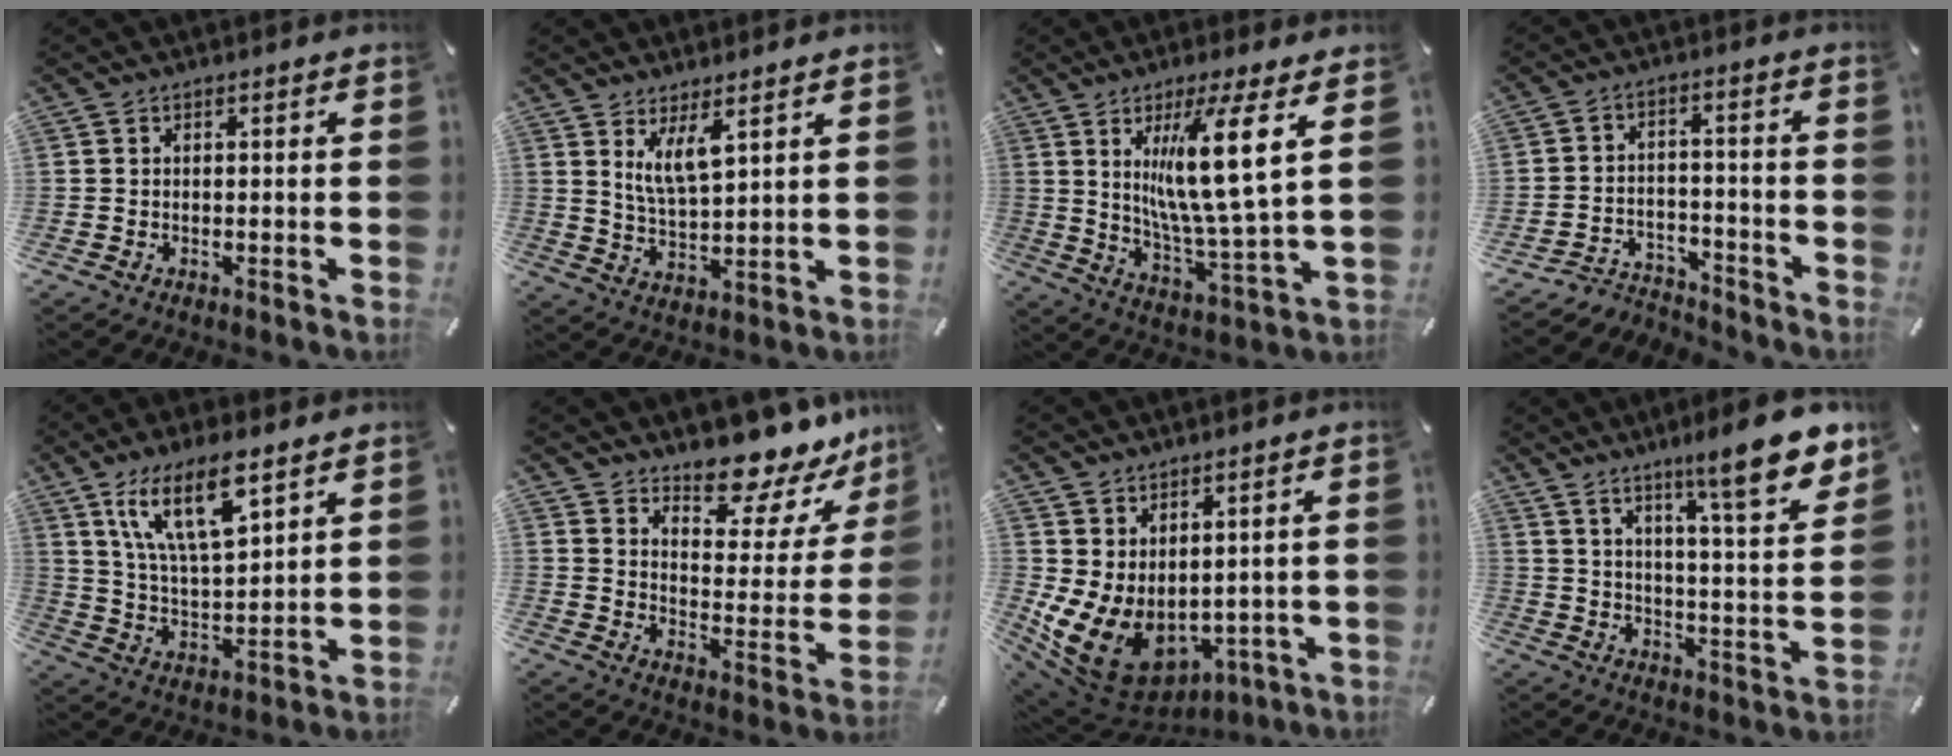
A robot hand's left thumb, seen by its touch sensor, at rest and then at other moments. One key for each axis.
{"total": 7.0, "fx": 4.5, "fy": 2.0, "fz": 5.0, "tx": -0.101, "ty": -0.015, "tz": 0.079}
{"total": 16.2, "fx": 6.1, "fy": 1.9, "fz": 14.9, "tx": -0.280, "ty": -0.028, "tz": 0.081}
{"total": 5.6, "fx": -5.0, "fy": 2.3, "fz": 0.9, "tx": -0.013, "ty": 0.021, "tz": -0.097}
{"total": 13.9, "fx": 8.5, "fy": 5.0, "fz": 9.8, "tx": -0.205, "ty": -0.027, "tz": 0.147}
{"total": 14.3, "fx": 12.9, "fy": 4.8, "fz": 4.2, "tx": -0.056, "ty": -0.123, "tz": 0.217}
{"total": 9.5, "fx": 0.0, "fy": 7.7, "fz": 5.6, "tx": -0.125, "ty": -0.020, "tz": 0.006}
{"total": 14.0, "fx": 10.9, "fy": 2.4, "fz": 8.5, "tx": -0.131, "ty": -0.077, "tz": 0.180}